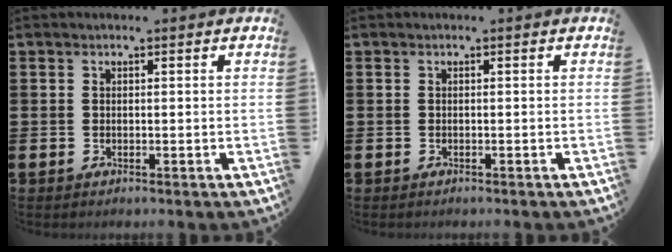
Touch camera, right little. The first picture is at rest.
{"total": 0.0}